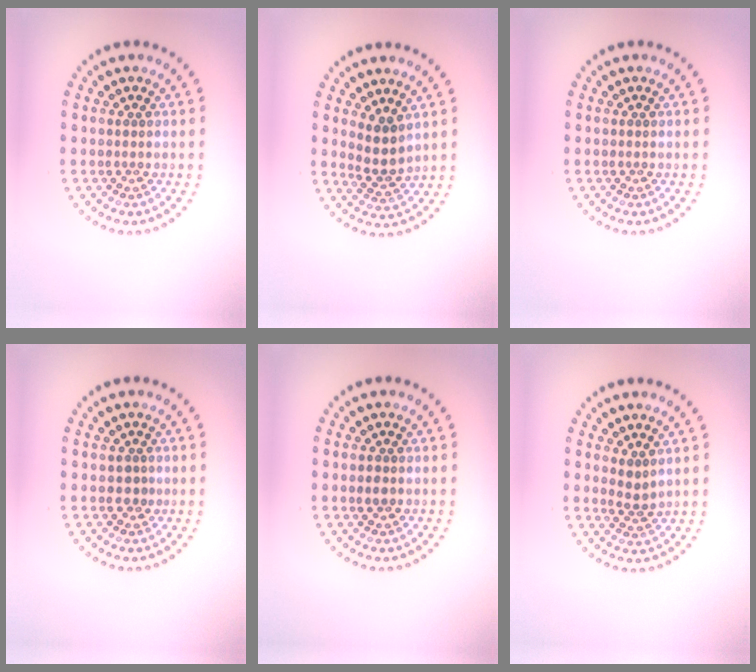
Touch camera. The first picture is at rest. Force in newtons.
{"total": 2.6, "press": 2.0, "slide": 1.7}
{"total": 0.0}
{"total": 1.1, "press": 0.9, "slide": 0.7}
{"total": 0.9, "press": 0.8, "slide": 0.2}
{"total": 1.6, "press": 1.3, "slide": 1.0}